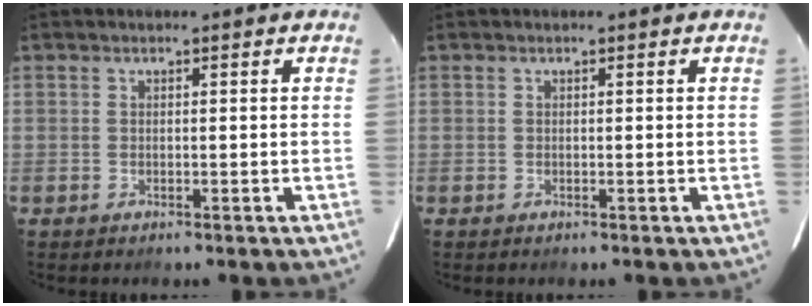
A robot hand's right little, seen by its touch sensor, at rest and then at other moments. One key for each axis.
{"total": 0.0}